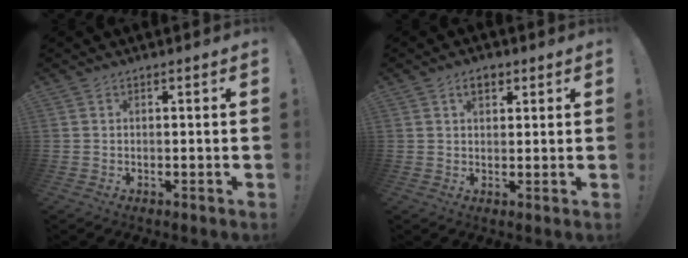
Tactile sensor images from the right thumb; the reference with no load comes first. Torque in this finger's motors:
{"motor_torque": [0.22, 0.75, 0.09, -0.11, 0.00]}